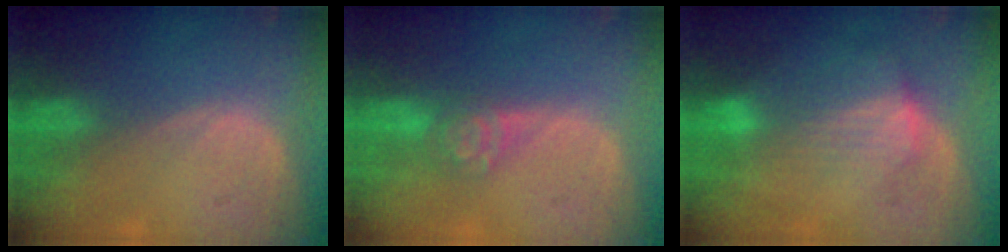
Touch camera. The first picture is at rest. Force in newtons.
{"total": 4.1, "press": 4.0, "slide": 0.8}
{"total": 7.1, "press": 6.4, "slide": 3.1}